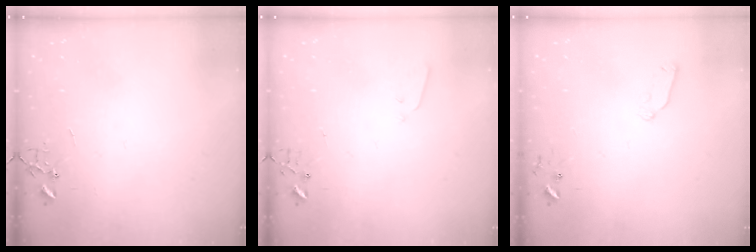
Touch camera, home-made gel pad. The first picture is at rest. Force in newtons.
{"total": 2.1, "press": 2.1, "slide": 0.3}
{"total": 5.9, "press": 5.9, "slide": 0.8}